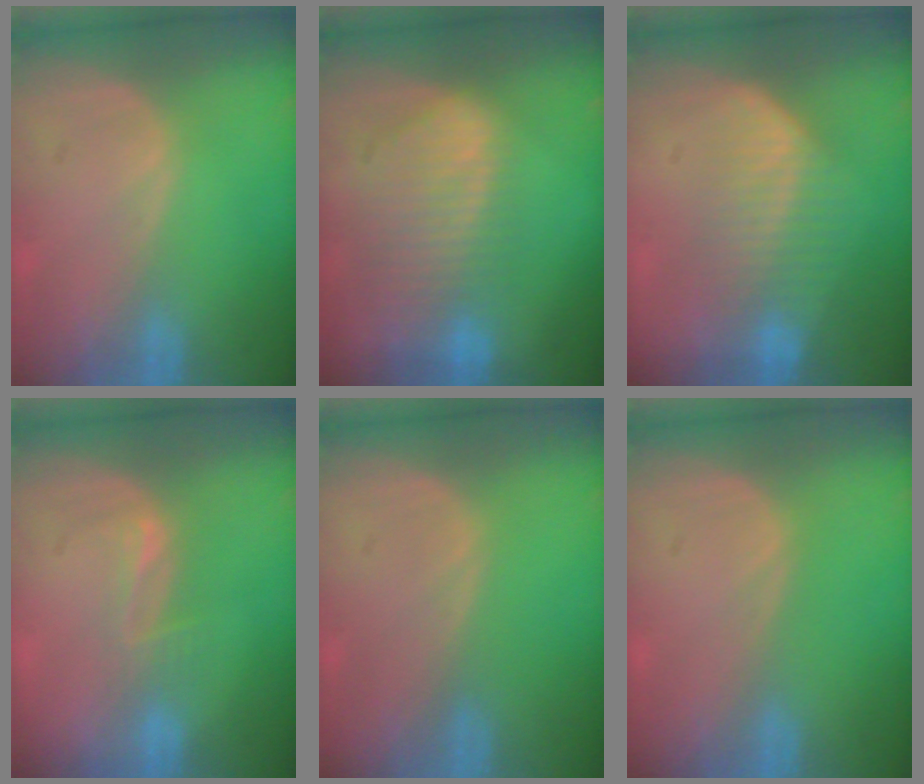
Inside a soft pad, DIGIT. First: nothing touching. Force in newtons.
{"total": 9.2, "press": 8.1, "slide": 4.4}
{"total": 7.2, "press": 6.6, "slide": 2.9}
{"total": 2.6, "press": 2.0, "slide": 1.6}
{"total": 0.0}
{"total": 0.0}